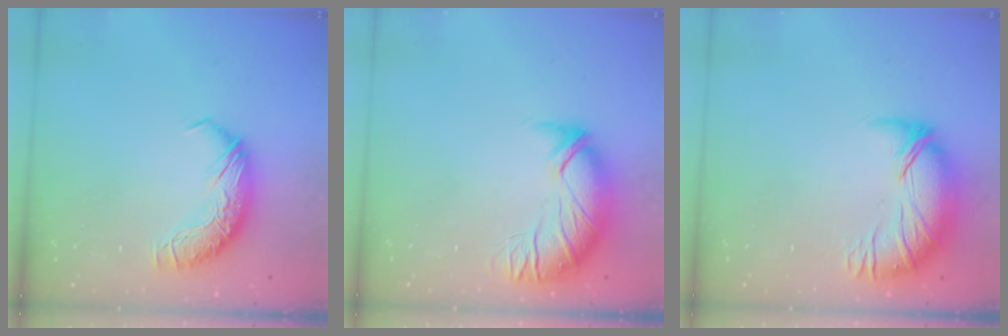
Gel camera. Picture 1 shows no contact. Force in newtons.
{"total": 2.7, "press": 1.2, "slide": 2.4}
{"total": 3.2, "press": 2.3, "slide": 2.3}